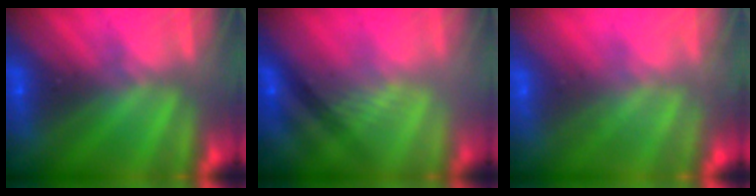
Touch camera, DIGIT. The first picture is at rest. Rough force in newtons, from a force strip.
{"total": 2.2}
{"total": 8.5}